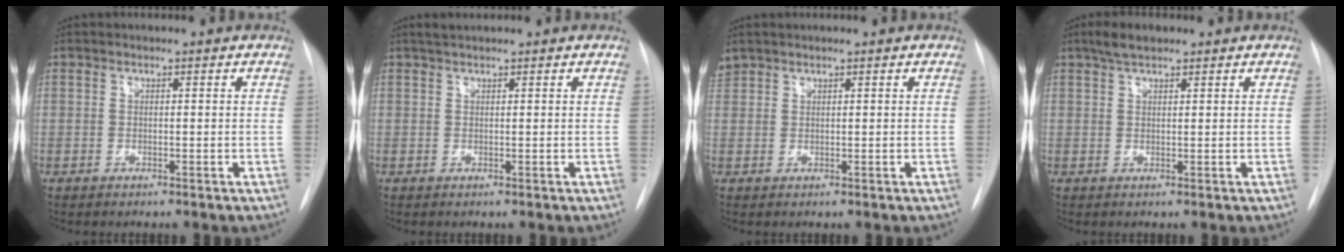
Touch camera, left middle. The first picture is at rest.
{"total": 1.3, "force": [1.2, 0.1, 0.6], "torque": [-0.014, 0.011, 0.024]}
{"total": 1.6, "force": [1.4, 0.6, 0.0], "torque": [-0.008, 0.016, 0.033]}
{"total": 3.2, "force": [2.3, 1.0, 1.9], "torque": [-0.041, 0.010, 0.043]}